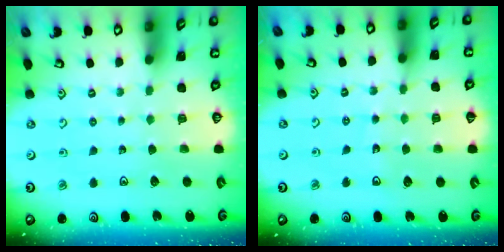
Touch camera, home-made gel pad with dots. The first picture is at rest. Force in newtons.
{"total": 5.3, "press": 4.9, "slide": 2.0}